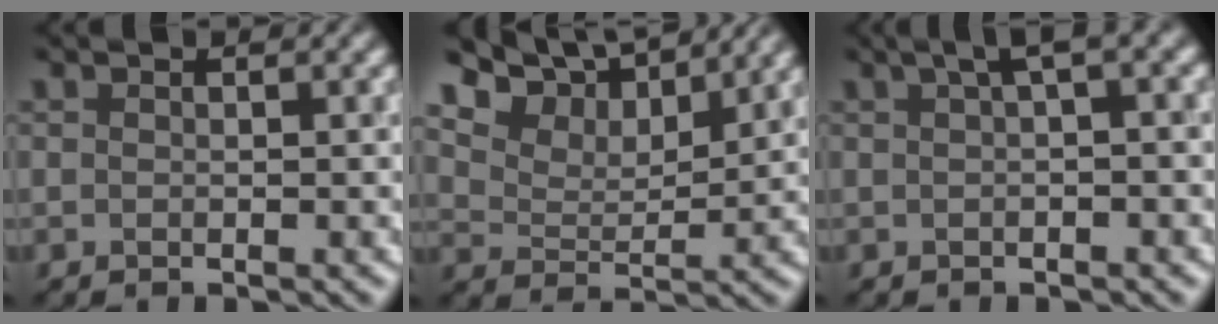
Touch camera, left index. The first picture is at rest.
{"total": 8.7, "force": [7.4, 3.0, 3.4], "torque": [-0.073, 0.012, 0.119]}
{"total": 2.6, "force": [0.8, 0.4, 2.5], "torque": [-0.029, 0.019, 0.014]}